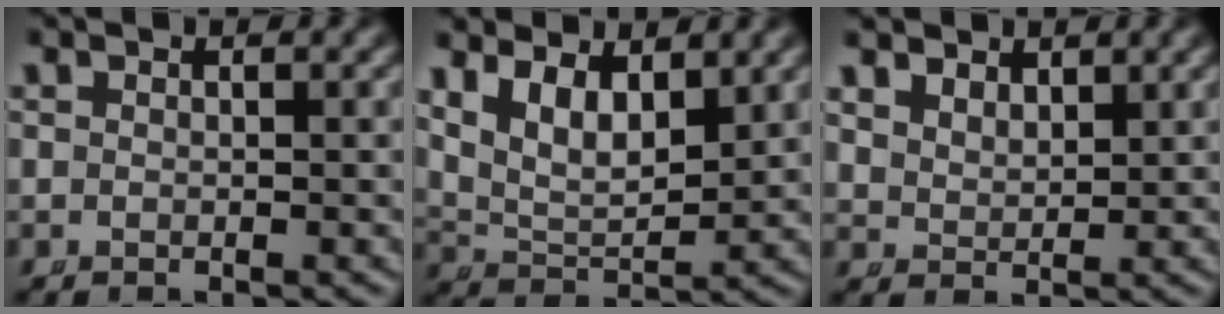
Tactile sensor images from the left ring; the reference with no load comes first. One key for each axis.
{"total": 7.2, "fx": 2.6, "fy": 5.1, "fz": 4.5, "tx": -0.090, "ty": -0.012, "tz": 0.044}
{"total": 2.8, "fx": 2.2, "fy": 1.3, "fz": 1.0, "tx": -0.029, "ty": -0.012, "tz": 0.053}